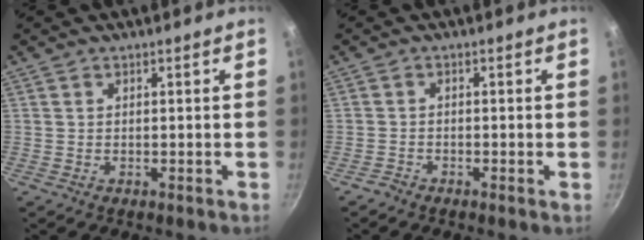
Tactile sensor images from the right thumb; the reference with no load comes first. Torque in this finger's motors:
{"motor_torque": [1.14, 0.58, 0.00, -0.23, 0.03]}